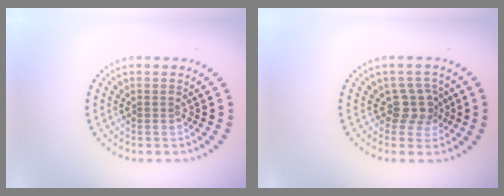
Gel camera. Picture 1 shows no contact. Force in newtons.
{"total": 2.5, "press": 1.9, "slide": 1.5}